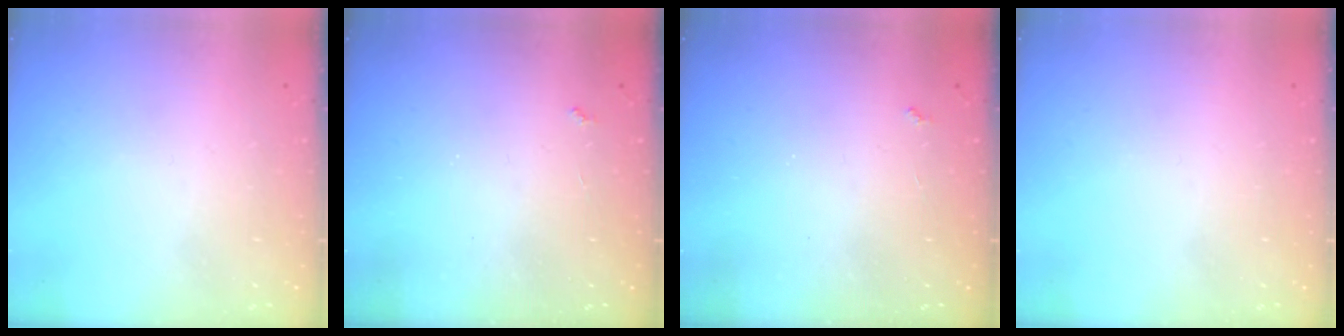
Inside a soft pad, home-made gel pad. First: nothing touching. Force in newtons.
{"total": 2.2, "press": 2.1, "slide": 0.4}
{"total": 2.2, "press": 2.1, "slide": 0.4}
{"total": 0.0}